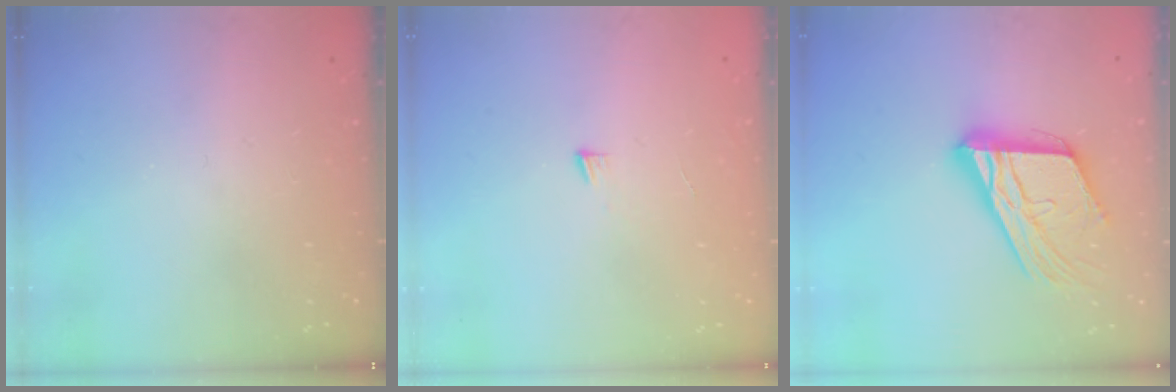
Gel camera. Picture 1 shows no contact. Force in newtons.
{"total": 3.1, "press": 3.1, "slide": 0.4}
{"total": 19.6, "press": 19.4, "slide": 2.8}